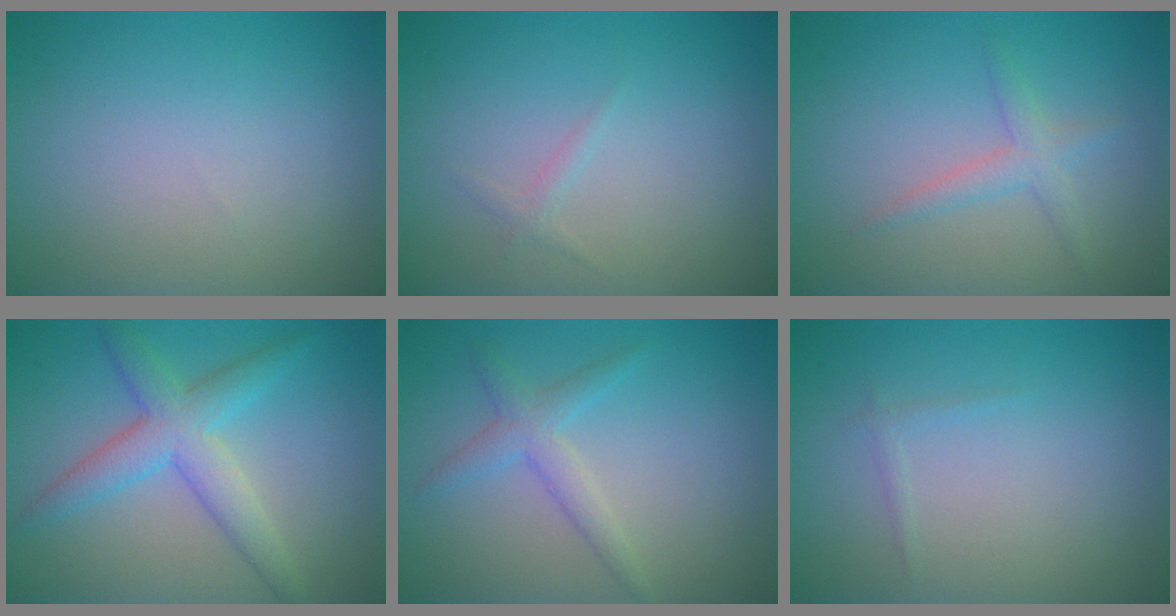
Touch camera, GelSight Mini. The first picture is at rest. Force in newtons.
{"total": 0.7, "press": 0.7, "slide": 0.1}
{"total": 1.9, "press": 1.9, "slide": 0.0}
{"total": 4.6, "press": 4.6, "slide": 0.2}
{"total": 2.3, "press": 2.3, "slide": 0.2}
{"total": 0.6, "press": 0.6, "slide": 0.0}